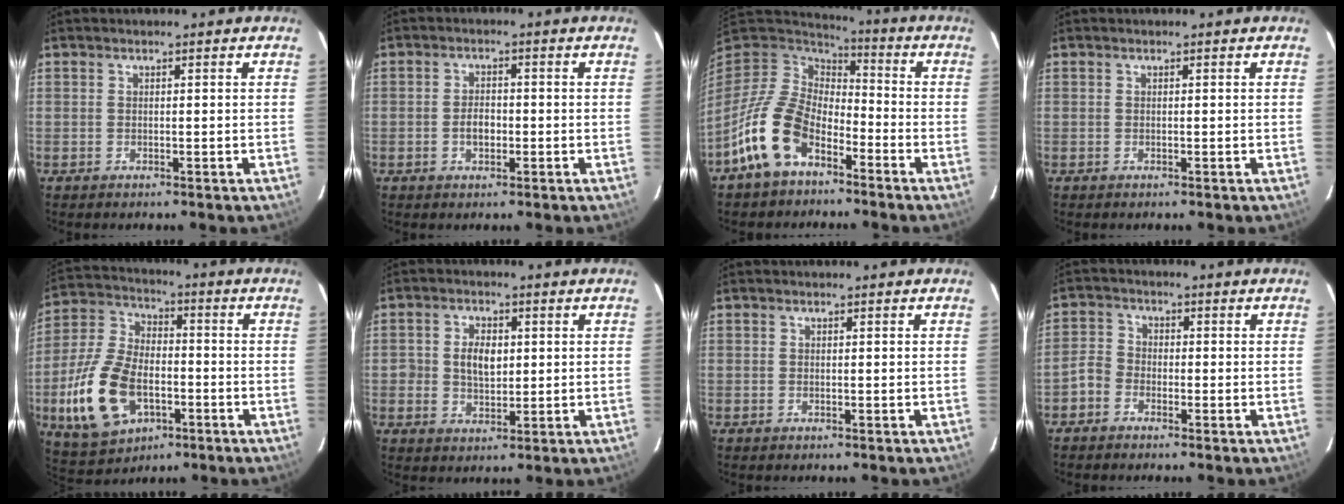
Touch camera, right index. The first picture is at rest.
{"total": 3.0, "force": [-0.9, 1.9, 2.2], "torque": [-0.042, 0.006, -0.014]}
{"total": 14.4, "force": [-7.9, 8.3, 8.7], "torque": [-0.186, -0.001, -0.152]}
{"total": 0.0}
{"total": 17.0, "force": [-5.4, 10.1, 12.5], "torque": [-0.286, 0.000, -0.087]}
{"total": 5.1, "force": [0.5, 3.6, 3.6], "torque": [-0.064, 0.007, 0.014]}
{"total": 0.0}
{"total": 3.3, "force": [-2.0, 2.4, 0.9], "torque": [-0.019, 0.012, -0.046]}